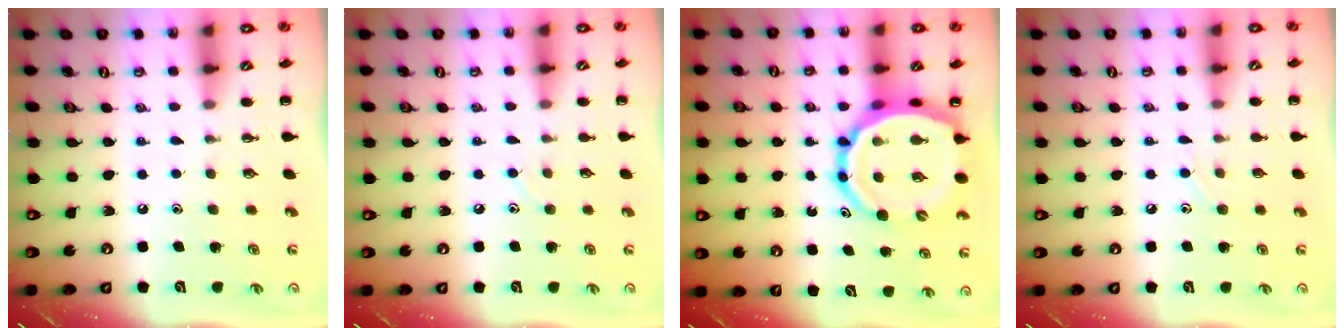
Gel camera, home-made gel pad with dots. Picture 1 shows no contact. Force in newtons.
{"total": 6.1, "press": 5.8, "slide": 2.1}
{"total": 16.8, "press": 16.2, "slide": 4.3}
{"total": 5.3, "press": 5.0, "slide": 1.8}